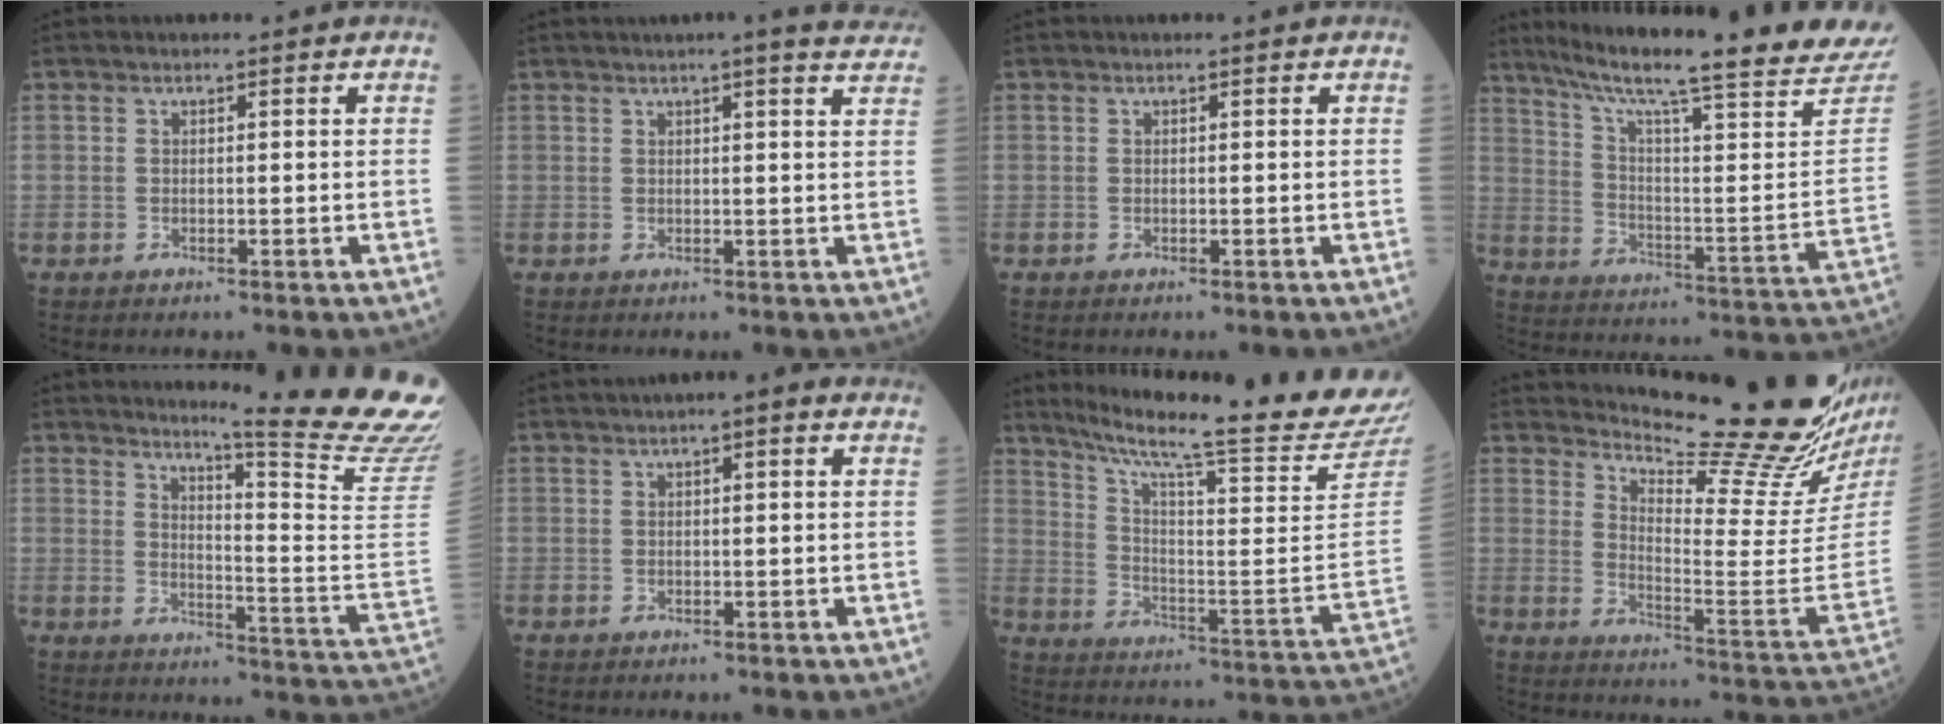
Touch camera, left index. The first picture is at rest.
{"total": 8.4, "force": [7.4, 0.0, 3.9], "torque": [-0.045, 0.004, 0.064]}
{"total": 0.0}
{"total": 28.3, "force": [24.2, 1.0, 14.5], "torque": [-0.237, -0.079, 0.321]}
{"total": 20.5, "force": [18.2, -2.4, 9.2], "torque": [-0.138, -0.145, 0.215]}
{"total": 3.2, "force": [1.5, 0.7, 2.7], "torque": [-0.041, 0.018, 0.017]}
{"total": 25.5, "force": [22.7, -1.9, 11.5], "torque": [-0.194, -0.108, 0.312]}
{"total": 20.6, "force": [18.4, -0.9, 9.1], "torque": [-0.154, -0.114, 0.250]}